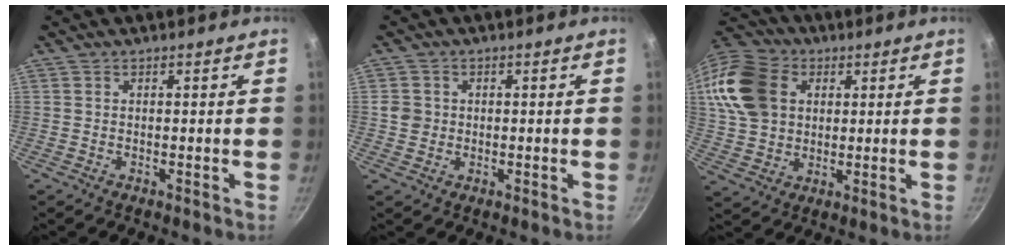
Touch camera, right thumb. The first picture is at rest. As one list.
[{"total": 3.1, "force": [0.0, 2.9, 1.0], "torque": [-0.008, 0.007, -0.002]}, {"total": 17.0, "force": [4.5, 13.1, 9.8], "torque": [-0.185, 0.012, 0.082]}]